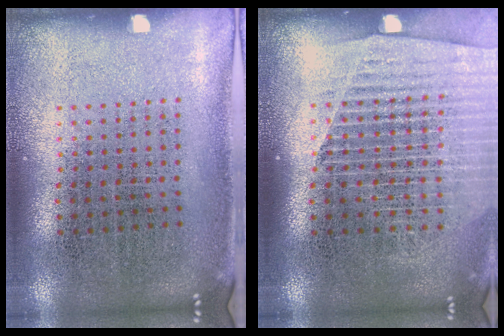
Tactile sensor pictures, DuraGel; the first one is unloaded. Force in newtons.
{"total": 1.7, "press": 1.6, "slide": 0.6}